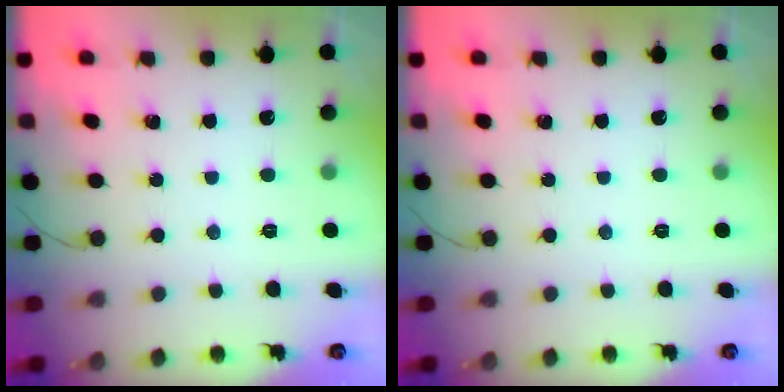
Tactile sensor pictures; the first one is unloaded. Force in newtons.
{"total": 0.0}